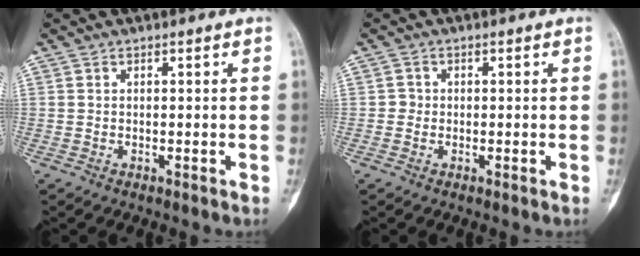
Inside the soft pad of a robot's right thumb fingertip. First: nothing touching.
{"total": 1.2, "force": [-0.2, 1.2, 0.2], "torque": [0.004, 0.005, -0.006]}